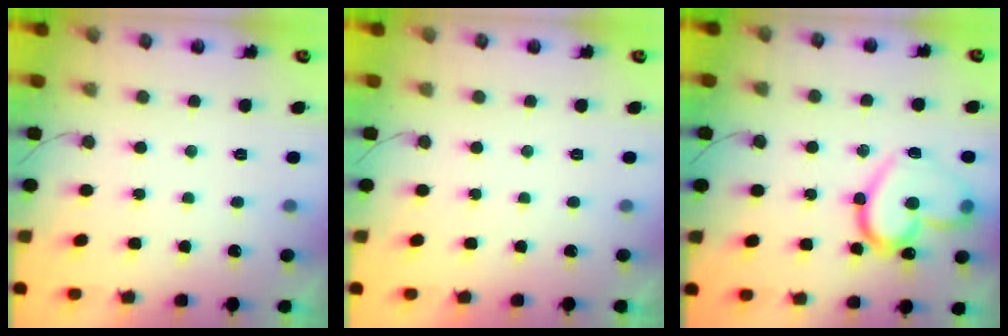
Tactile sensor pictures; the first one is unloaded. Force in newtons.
{"total": 1.8, "press": 1.8, "slide": 0.0}
{"total": 19.6, "press": 19.5, "slide": 2.0}